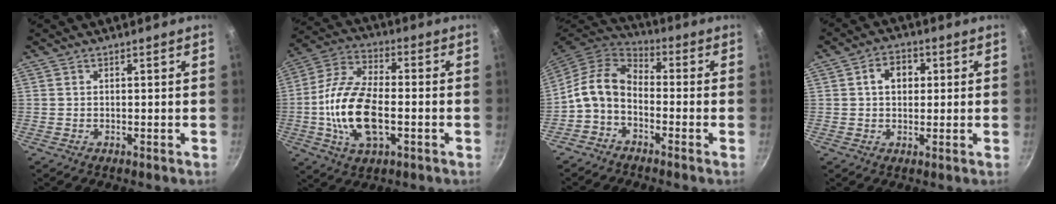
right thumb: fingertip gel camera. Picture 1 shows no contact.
{"total": 16.5, "force": [-2.9, 8.3, 14.0], "torque": [-0.264, 0.026, -0.067]}
{"total": 9.7, "force": [-2.5, 6.5, 6.7], "torque": [-0.126, 0.048, -0.062]}
{"total": 5.9, "force": [1.3, 4.5, 3.6], "torque": [-0.032, 0.010, 0.012]}